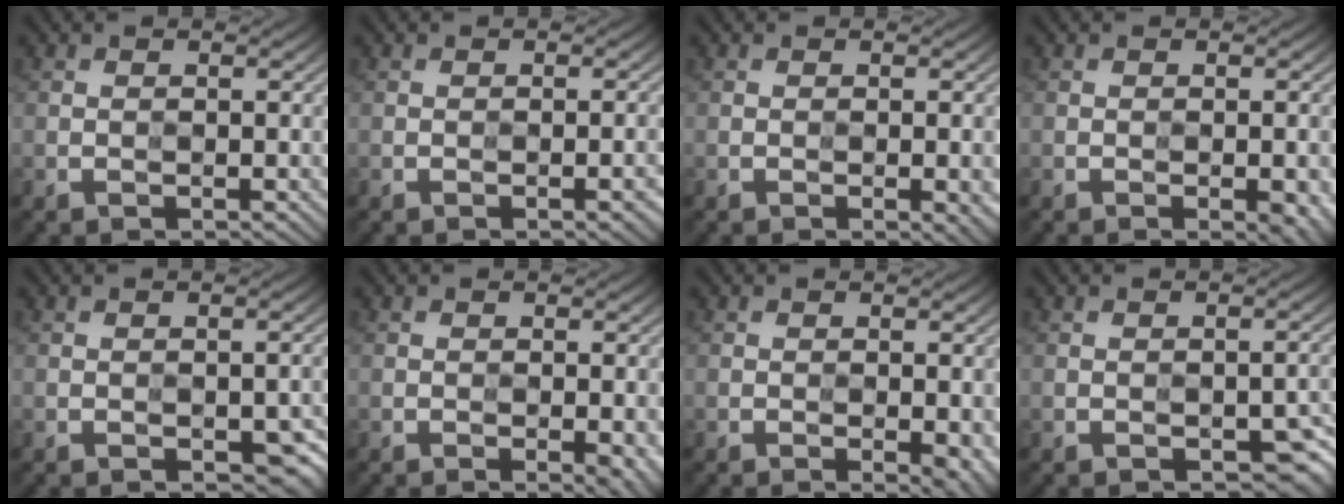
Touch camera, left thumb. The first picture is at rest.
{"total": 2.5, "force": [-1.2, 1.0, 2.0], "torque": [-0.012, -0.007, -0.008]}
{"total": 4.3, "force": [-1.5, 1.8, 3.6], "torque": [-0.035, -0.012, -0.009]}
{"total": 4.9, "force": [-2.2, 2.1, 3.9], "torque": [-0.033, -0.016, -0.017]}
{"total": 5.4, "force": [-2.3, 3.3, 3.6], "torque": [-0.036, -0.026, -0.014]}
{"total": 4.8, "force": [-2.0, 1.9, 3.9], "torque": [-0.037, -0.014, -0.013]}
{"total": 5.2, "force": [-1.9, 2.2, 4.4], "torque": [-0.044, -0.014, -0.008]}
{"total": 5.1, "force": [-2.6, 2.8, 3.5], "torque": [-0.039, -0.018, -0.029]}